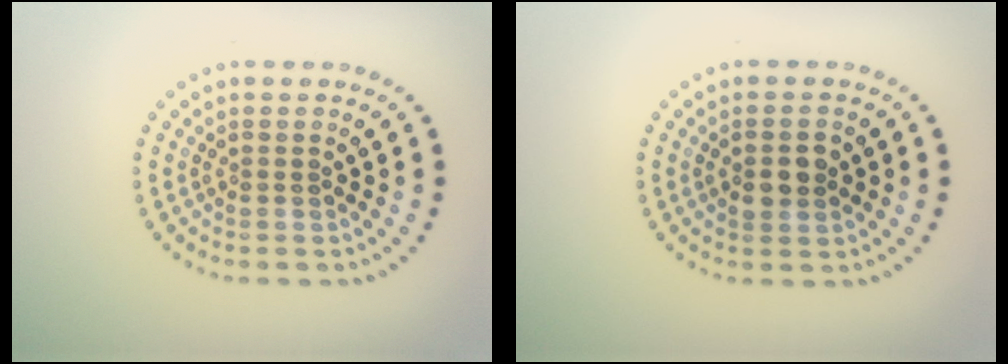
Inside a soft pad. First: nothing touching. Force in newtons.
{"total": 2.6, "press": 2.6, "slide": 0.1}